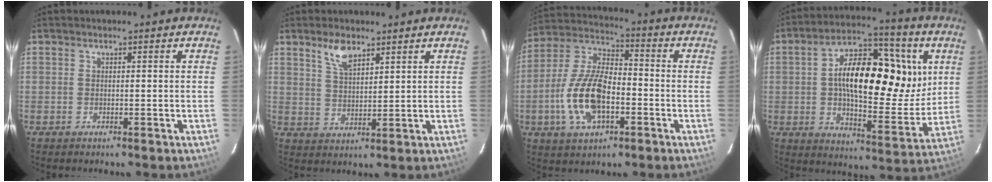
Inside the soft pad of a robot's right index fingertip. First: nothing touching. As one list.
[{"total": 5.4, "force": [3.8, 2.2, 3.2], "torque": [-0.057, 0.000, 0.074]}, {"total": 16.2, "force": [-4.6, 8.0, 13.3], "torque": [-0.276, 0.007, -0.084]}, {"total": 21.3, "force": [5.0, 10.0, 18.2], "torque": [-0.295, 0.019, 0.071]}]